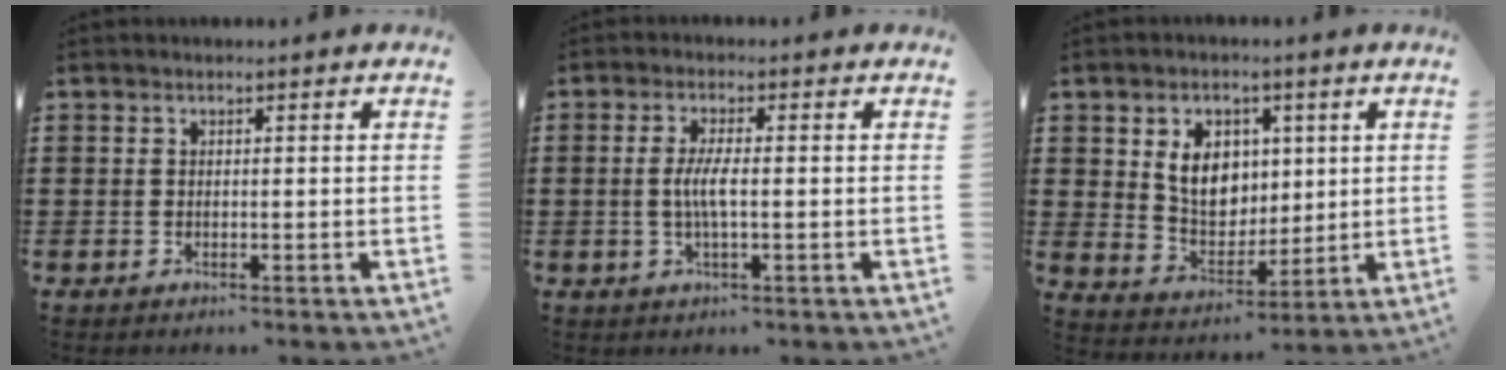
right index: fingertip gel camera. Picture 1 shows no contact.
{"total": 3.8, "force": [-0.4, 0.5, 3.8], "torque": [-0.082, -0.008, -0.014]}
{"total": 7.6, "force": [1.9, 6.0, 4.2], "torque": [-0.080, 0.010, 0.032]}